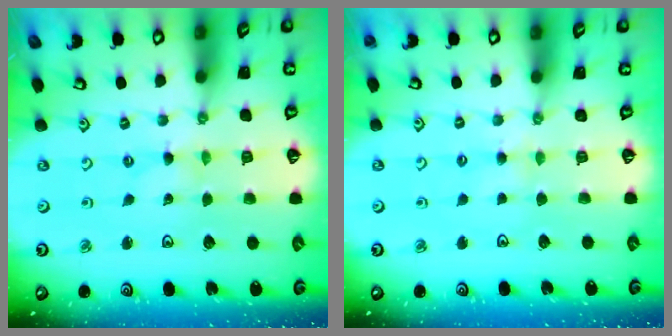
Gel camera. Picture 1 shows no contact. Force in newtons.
{"total": 3.0, "press": 3.0, "slide": 0.4}